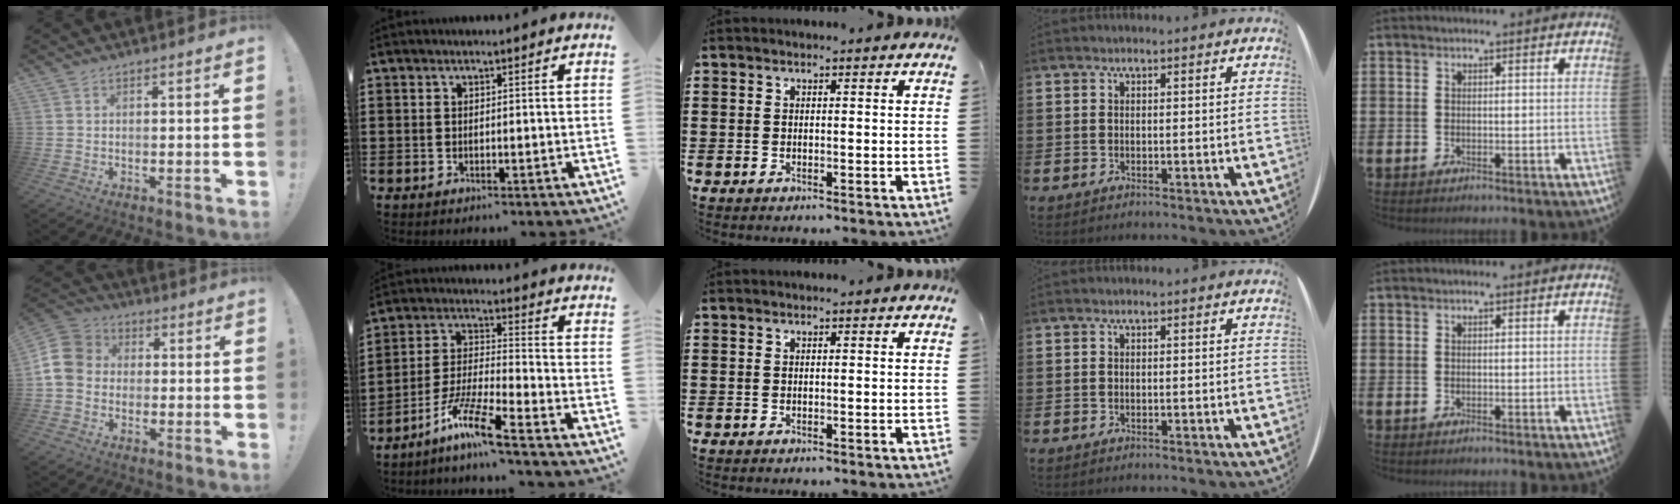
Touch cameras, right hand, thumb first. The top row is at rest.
{"thumb": {"total": 10.6, "force": [-0.6, 9.2, 5.3], "torque": [-0.088, 0.023, -0.006]}, "index": {"total": 9.1, "force": [-7.0, -0.1, 5.8], "torque": [-0.135, -0.014, -0.143]}}